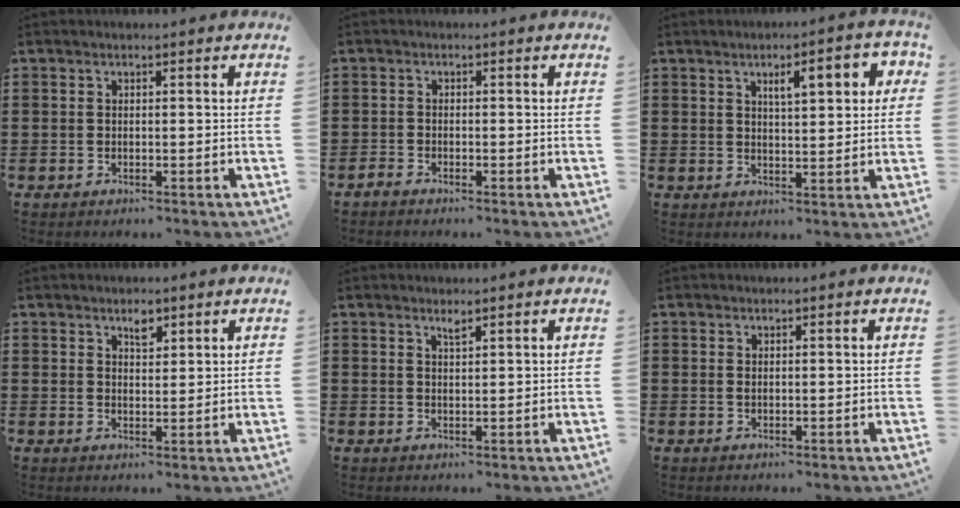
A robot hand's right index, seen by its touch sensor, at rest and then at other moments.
{"total": 1.0, "force": [-1.0, 0.2, 0.1], "torque": [-0.006, 0.001, -0.020]}
{"total": 5.5, "force": [2.2, 1.6, 4.8], "torque": [-0.074, -0.002, 0.028]}
{"total": 2.5, "force": [1.8, 1.1, 1.4], "torque": [-0.023, 0.000, 0.031]}
{"total": 1.3, "force": [1.1, 0.1, 0.6], "torque": [-0.014, -0.001, 0.021]}
{"total": 0.6, "force": [0.3, 0.2, 0.5], "torque": [-0.012, 0.000, 0.006]}